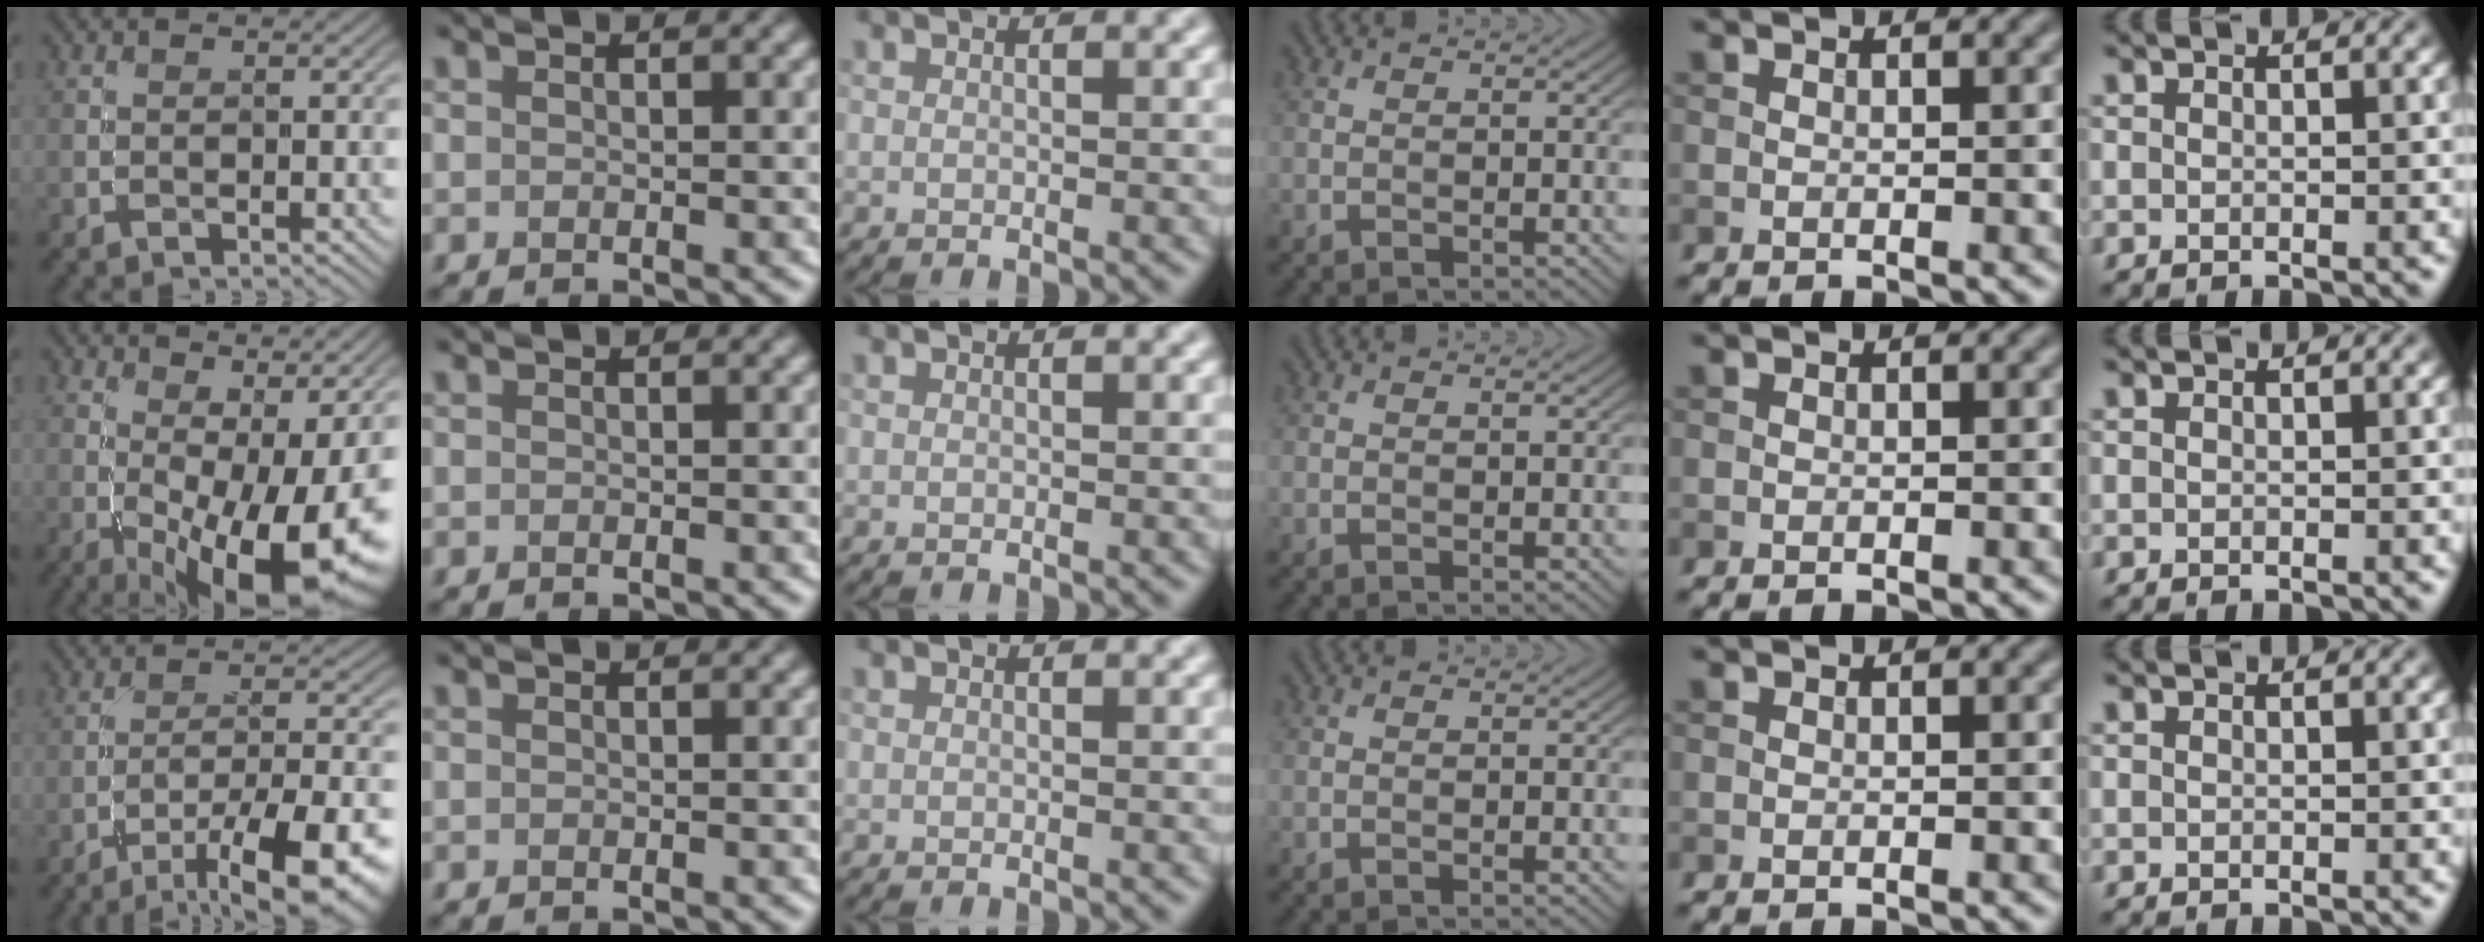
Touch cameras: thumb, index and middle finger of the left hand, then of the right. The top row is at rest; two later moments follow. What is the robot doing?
{"motion": "screw", "object": "medicine bottle"}